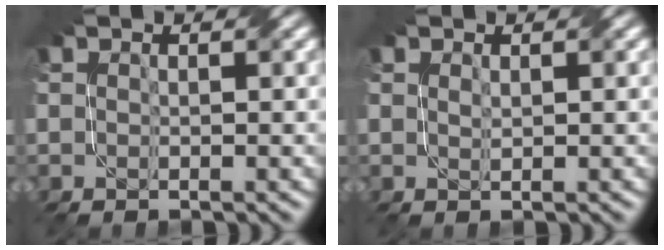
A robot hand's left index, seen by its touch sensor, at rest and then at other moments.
{"total": 0.5, "force": [0.3, 0.2, 0.4], "torque": [-0.009, 0.000, 0.008]}